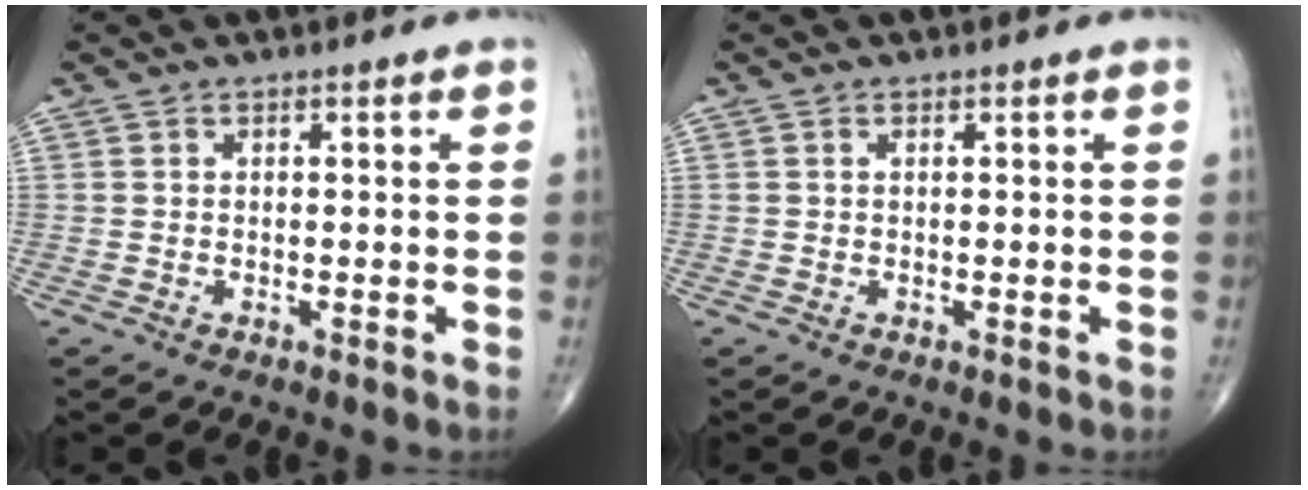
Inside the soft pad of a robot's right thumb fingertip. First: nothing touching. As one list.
[{"total": 0.0}]